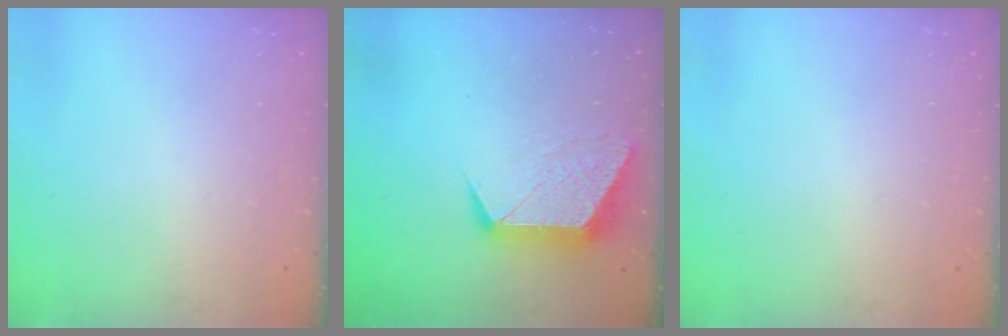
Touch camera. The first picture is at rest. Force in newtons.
{"total": 10.6, "press": 10.6, "slide": 0.8}
{"total": 0.0}